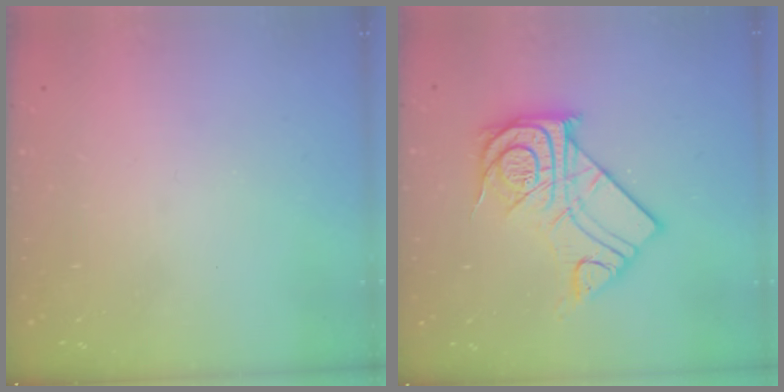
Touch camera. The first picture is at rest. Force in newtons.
{"total": 16.6, "press": 16.5, "slide": 1.4}